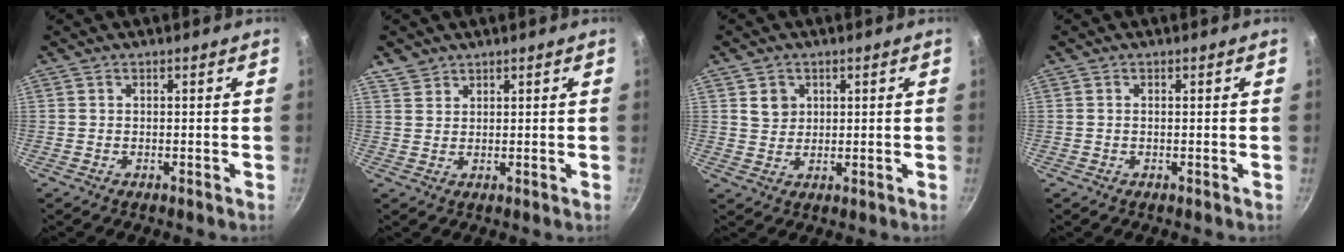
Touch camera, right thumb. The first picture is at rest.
{"total": 2.7, "force": [2.0, 1.8, 0.3], "torque": [0.005, 0.001, 0.040]}
{"total": 3.7, "force": [1.3, 3.2, 1.3], "torque": [-0.006, -0.001, 0.025]}
{"total": 0.0}